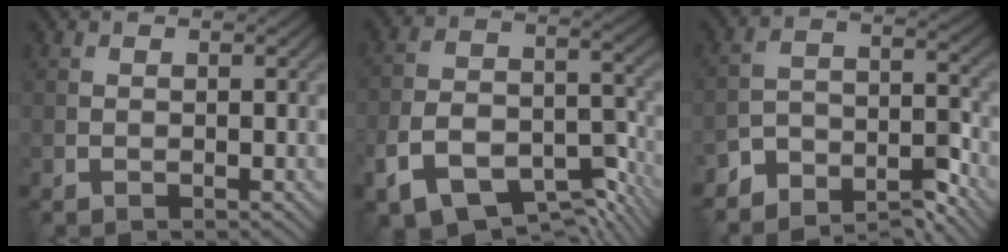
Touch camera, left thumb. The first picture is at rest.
{"total": 12.4, "force": [-7.6, 6.3, 7.5], "torque": [-0.148, -0.014, -0.130]}
{"total": 7.4, "force": [-6.5, 2.6, 2.4], "torque": [-0.037, 0.000, -0.128]}